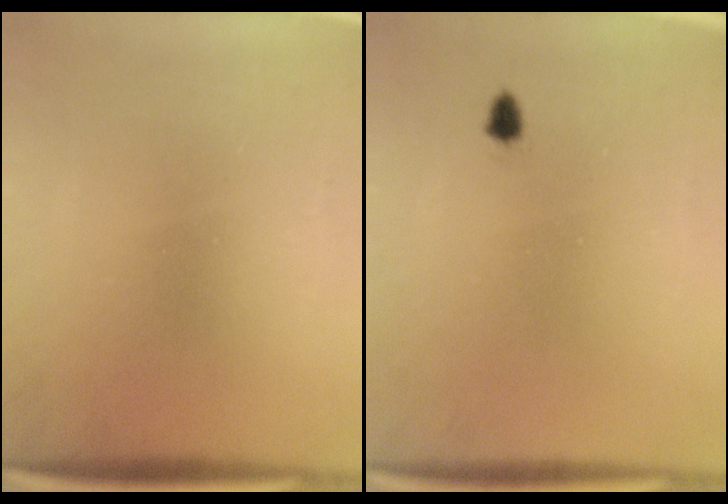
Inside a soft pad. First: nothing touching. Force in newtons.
{"total": 1.1}